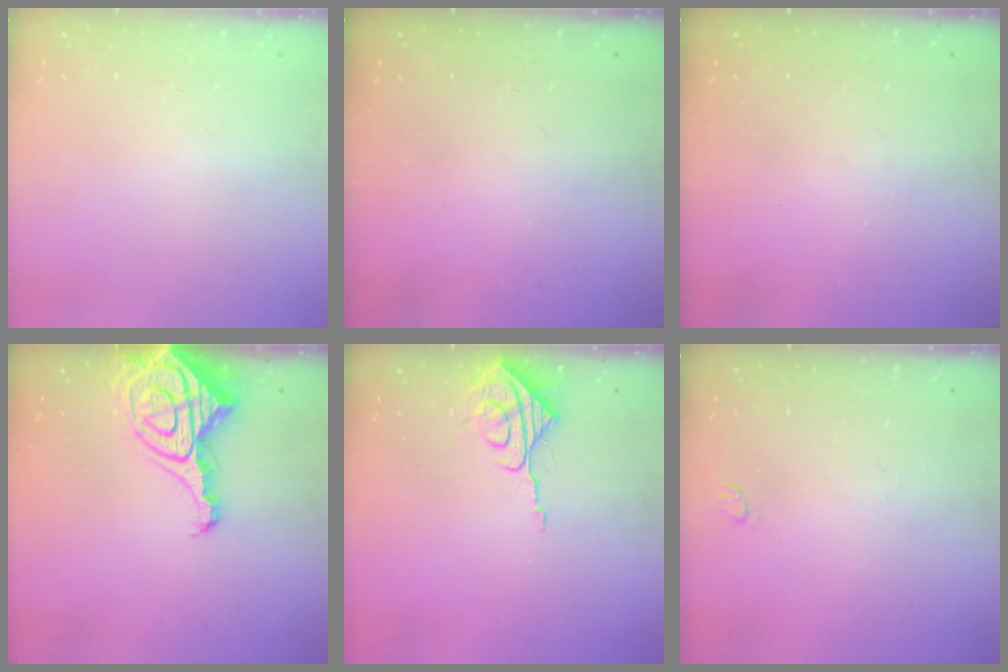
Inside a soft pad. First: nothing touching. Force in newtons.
{"total": 0.0}
{"total": 0.0}
{"total": 13.0, "press": 12.9, "slide": 1.4}
{"total": 8.0, "press": 7.9, "slide": 0.8}
{"total": 4.5, "press": 4.5, "slide": 0.4}